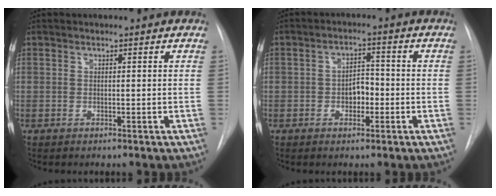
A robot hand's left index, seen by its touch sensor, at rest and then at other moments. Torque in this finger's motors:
{"motor_torque": [0.35, -0.15, 0.07, 0.03]}